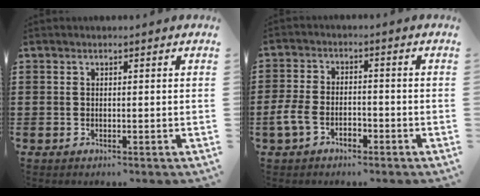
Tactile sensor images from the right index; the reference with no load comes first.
{"total": 4.6, "force": [-2.4, 2.8, 2.8], "torque": [-0.070, 0.007, -0.050]}